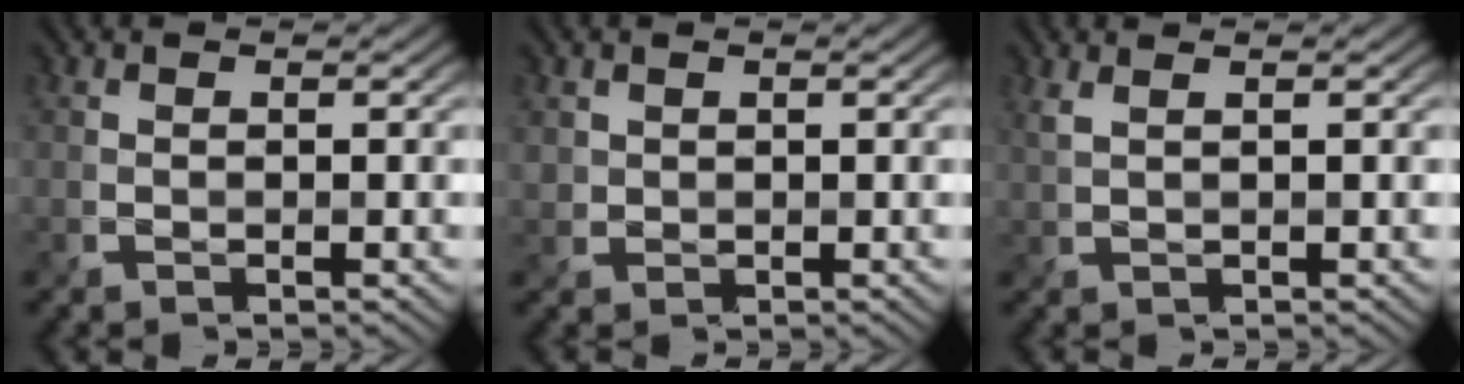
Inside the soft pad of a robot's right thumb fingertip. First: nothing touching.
{"total": 1.4, "force": [0.9, 1.1, 0.0], "torque": [-0.008, -0.003, 0.023]}
{"total": 1.6, "force": [1.1, 0.5, 1.1], "torque": [-0.024, 0.002, 0.020]}